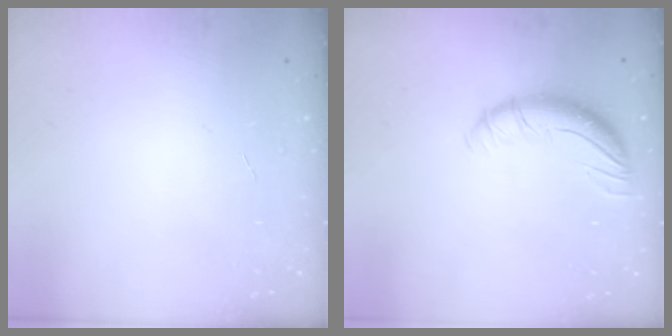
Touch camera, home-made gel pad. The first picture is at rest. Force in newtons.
{"total": 9.9, "press": 9.6, "slide": 2.5}